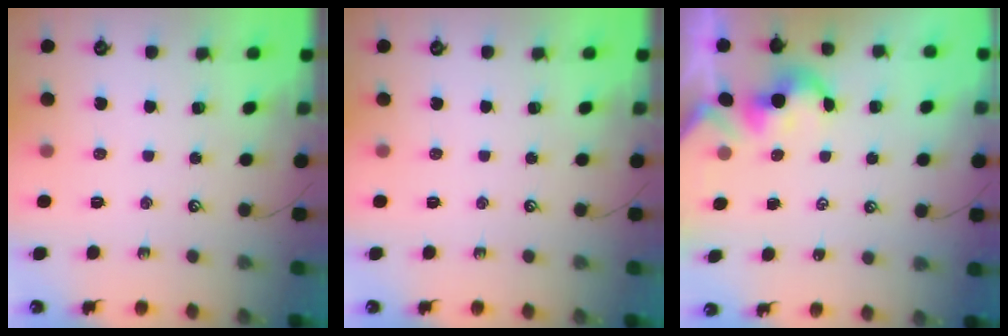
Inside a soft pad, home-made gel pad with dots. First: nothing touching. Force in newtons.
{"total": 0.0}
{"total": 2.1, "press": 2.1, "slide": 0.3}